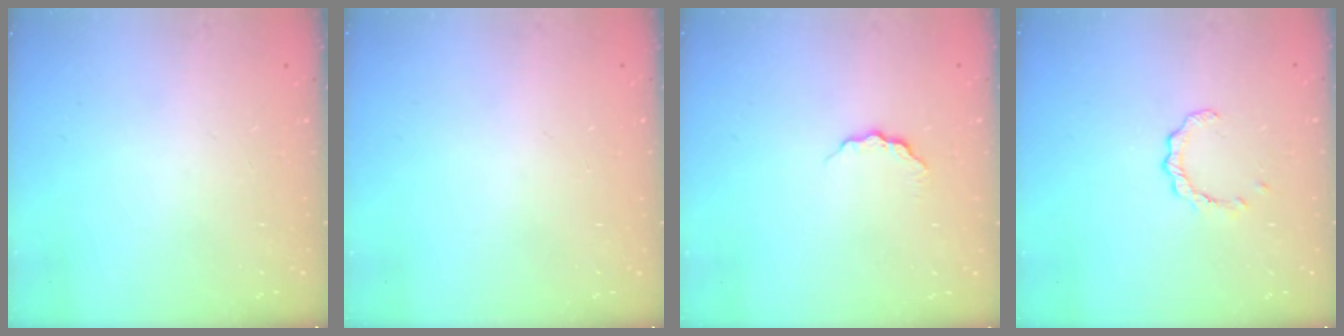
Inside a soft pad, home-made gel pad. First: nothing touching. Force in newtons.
{"total": 1.4, "press": 1.4, "slide": 0.1}
{"total": 3.5, "press": 3.5, "slide": 0.3}
{"total": 1.8, "press": 1.8, "slide": 0.3}